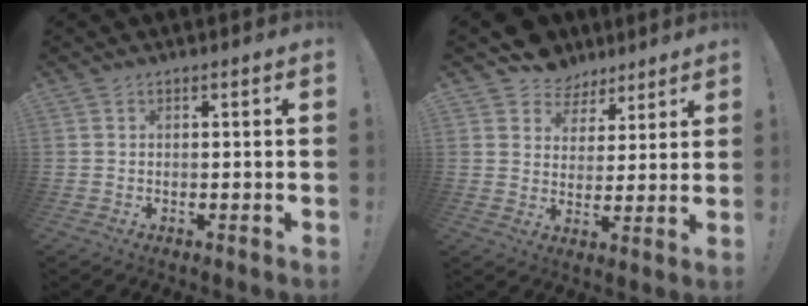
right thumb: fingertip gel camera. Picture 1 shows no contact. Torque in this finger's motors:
{"motor_torque": [-0.03, 0.86, 0.42, 0.53, 0.01]}